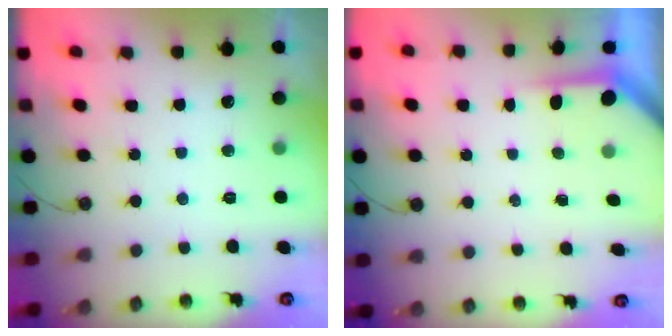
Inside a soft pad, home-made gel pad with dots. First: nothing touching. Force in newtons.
{"total": 3.6, "press": 3.5, "slide": 0.4}